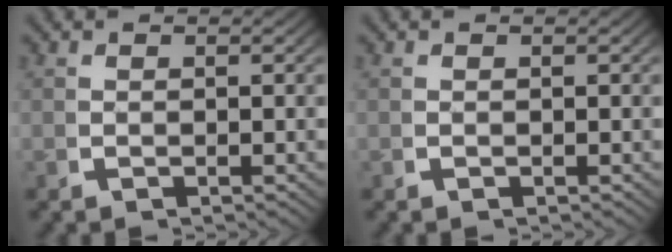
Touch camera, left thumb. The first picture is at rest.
{"total": 0.0}